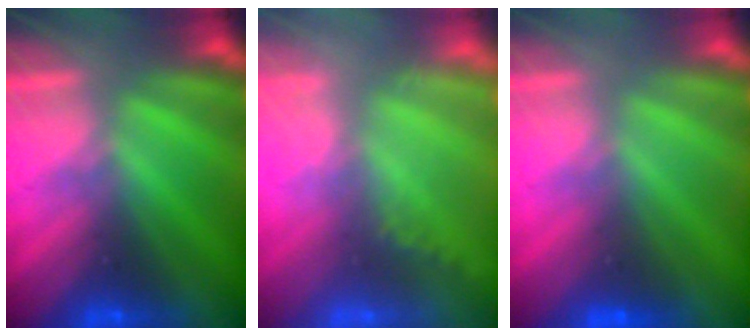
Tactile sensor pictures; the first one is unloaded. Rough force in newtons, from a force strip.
{"total": 1.7}
{"total": 1.9}